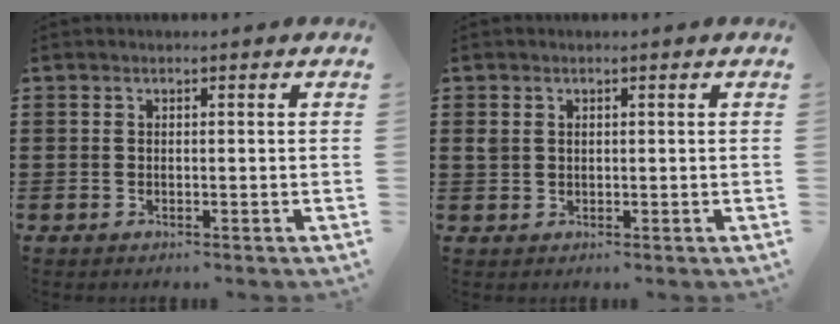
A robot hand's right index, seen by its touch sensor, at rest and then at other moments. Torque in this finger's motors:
{"motor_torque": [0.09, -0.06, 0.04, 0.01]}